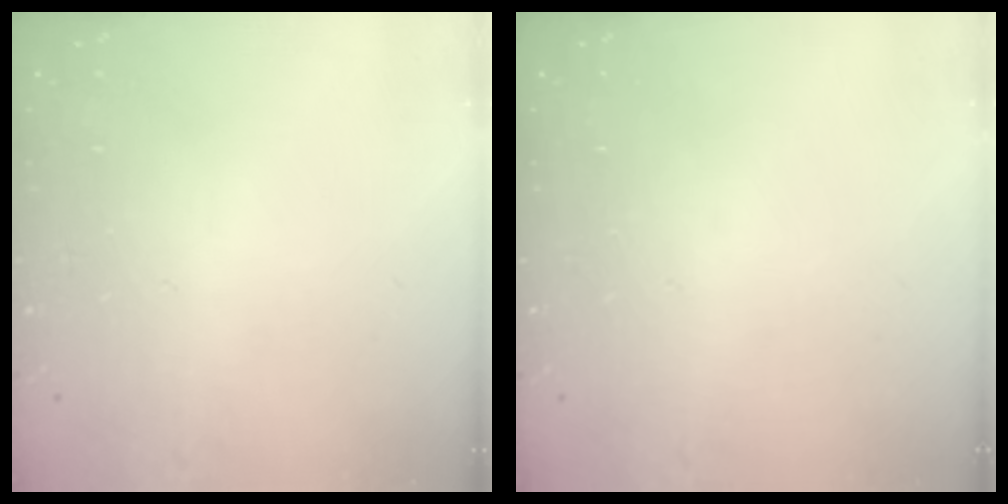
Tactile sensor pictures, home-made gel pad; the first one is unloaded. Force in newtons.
{"total": 0.0}